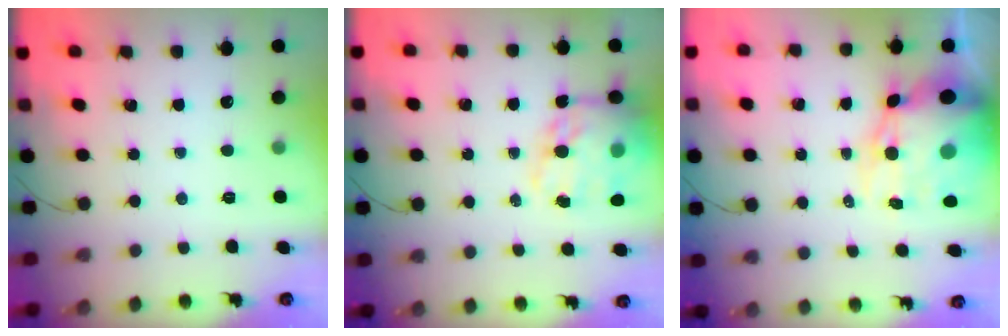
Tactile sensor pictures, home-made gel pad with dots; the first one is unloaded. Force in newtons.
{"total": 20.6, "press": 20.0, "slide": 4.8}
{"total": 19.9, "press": 19.4, "slide": 4.6}